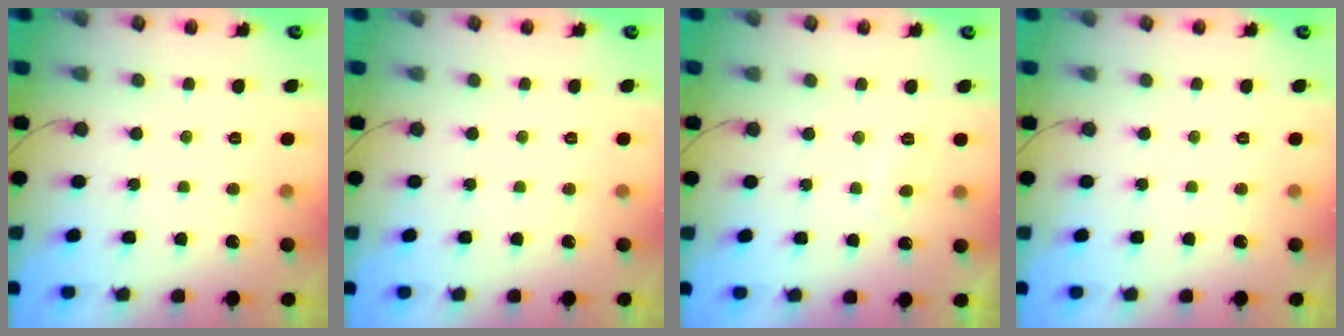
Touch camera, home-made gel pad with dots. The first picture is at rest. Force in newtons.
{"total": 0.0}
{"total": 1.6, "press": 1.5, "slide": 0.6}
{"total": 0.0}